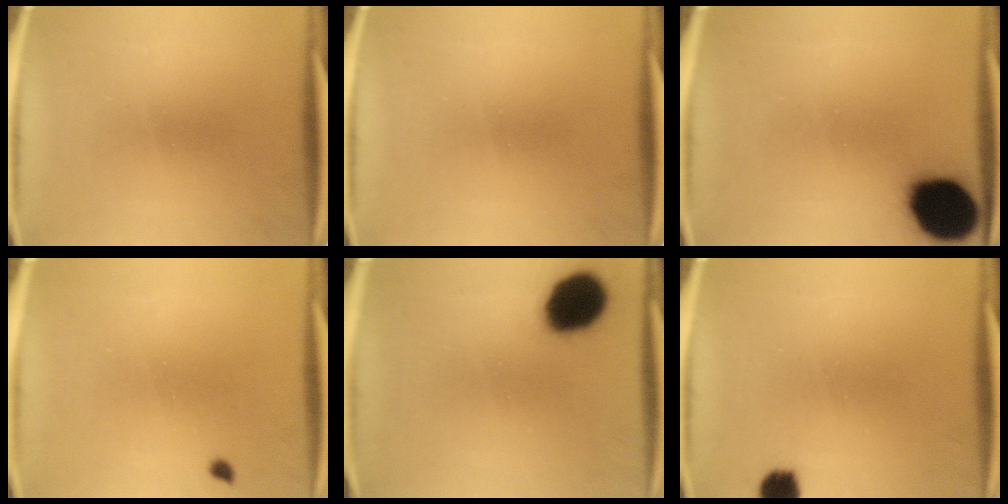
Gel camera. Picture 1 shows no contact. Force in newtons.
{"total": 0.0}
{"total": 17.9}
{"total": 0.7}
{"total": 14.8}
{"total": 3.8}